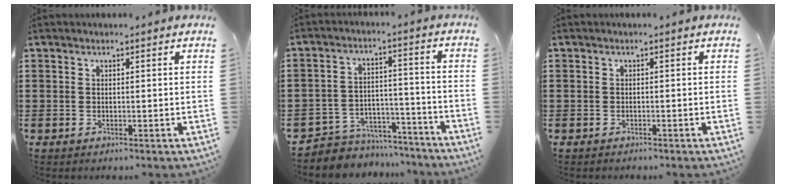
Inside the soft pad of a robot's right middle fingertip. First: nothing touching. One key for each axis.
{"total": 5.6, "fx": -5.4, "fy": 1.6, "fz": 0.0, "tx": -0.005, "ty": 0.019, "tz": -0.111}
{"total": 0.5, "fx": -0.5, "fy": 0.1, "fz": 0.0, "tx": -0.002, "ty": -0.001, "tz": -0.010}